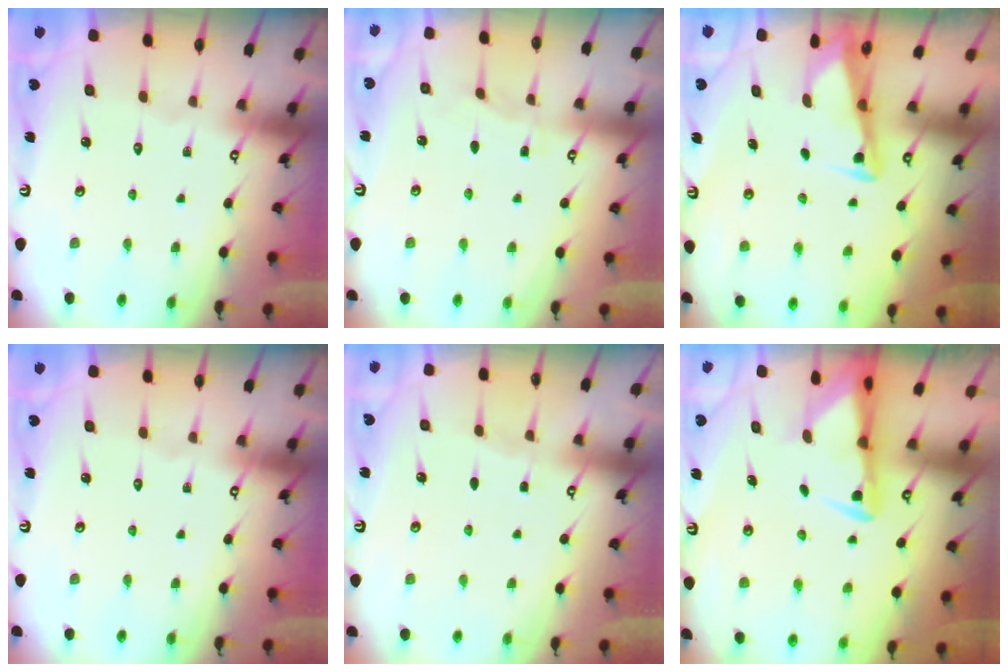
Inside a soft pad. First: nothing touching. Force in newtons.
{"total": 2.3, "press": 2.3, "slide": 0.3}
{"total": 3.4, "press": 3.4, "slide": 0.4}
{"total": 0.0}
{"total": 2.9, "press": 2.9, "slide": 0.4}
{"total": 3.1, "press": 3.0, "slide": 0.5}